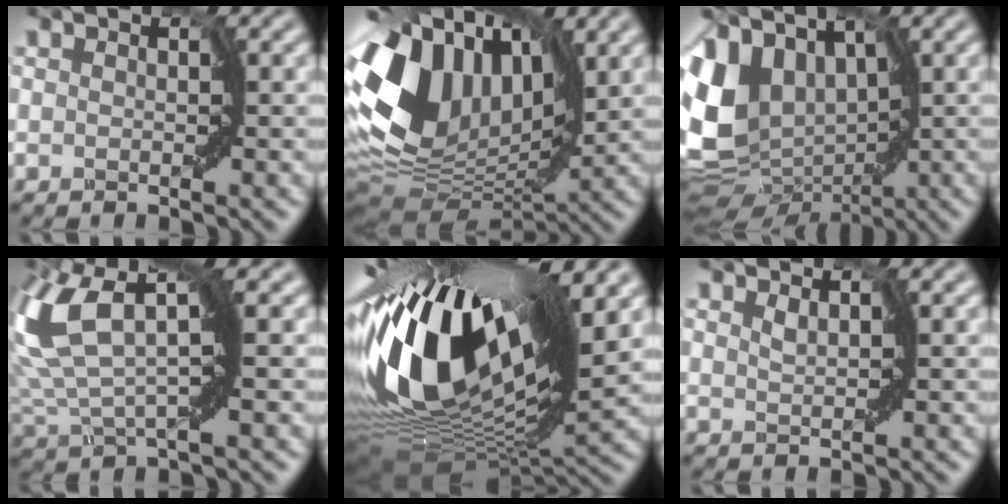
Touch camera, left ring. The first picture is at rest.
{"total": 12.6, "force": [3.2, 8.3, 9.0], "torque": [-0.214, 0.016, 0.062]}
{"total": 12.1, "force": [1.6, 8.9, 8.0], "torque": [-0.198, -0.004, 0.044]}
{"total": 8.6, "force": [2.3, 3.4, 7.6], "torque": [-0.198, 0.010, 0.050]}
{"total": 17.0, "force": [4.1, 7.0, 15.0], "torque": [-0.280, 0.020, 0.057]}
{"total": 0.6, "force": [0.5, -0.3, -0.2], "torque": [-0.011, -0.002, 0.021]}